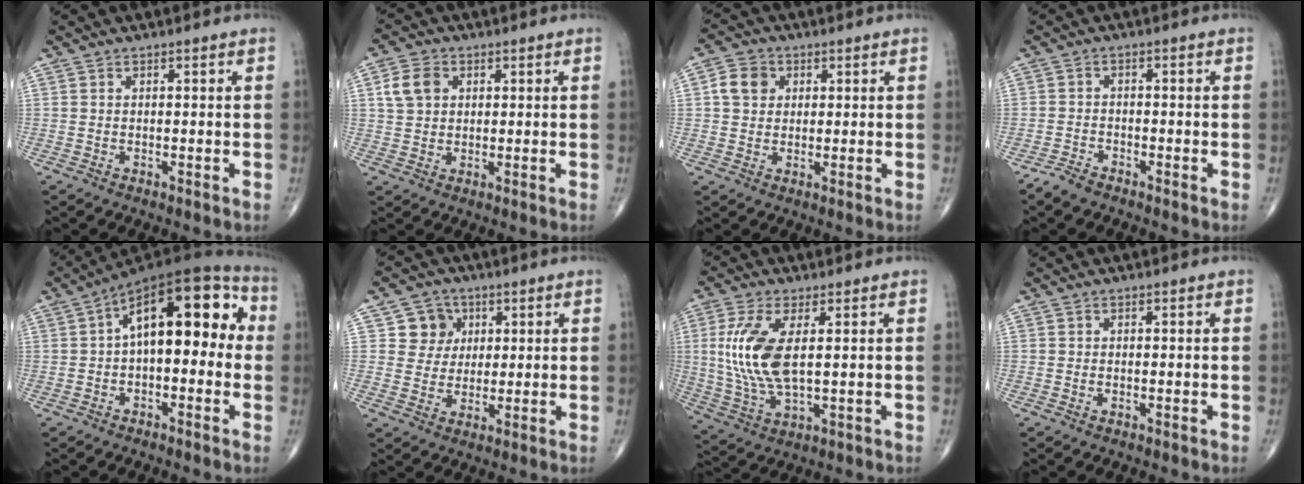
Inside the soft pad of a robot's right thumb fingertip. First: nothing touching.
{"total": 5.7, "force": [1.7, 4.4, 3.3], "torque": [-0.051, 0.003, 0.030]}
{"total": 5.4, "force": [1.3, 4.6, 2.6], "torque": [-0.033, 0.005, 0.017]}
{"total": 2.9, "force": [-2.5, 1.0, 1.1], "torque": [-0.026, 0.004, -0.050]}
{"total": 17.6, "force": [1.9, 8.6, 15.3], "torque": [-0.197, 0.045, 0.015]}
{"total": 6.4, "force": [2.1, 5.9, 1.3], "torque": [0.014, -0.002, 0.034]}
{"total": 12.0, "force": [2.0, 4.9, 10.8], "torque": [-0.245, -0.012, 0.048]}
{"total": 0.0}